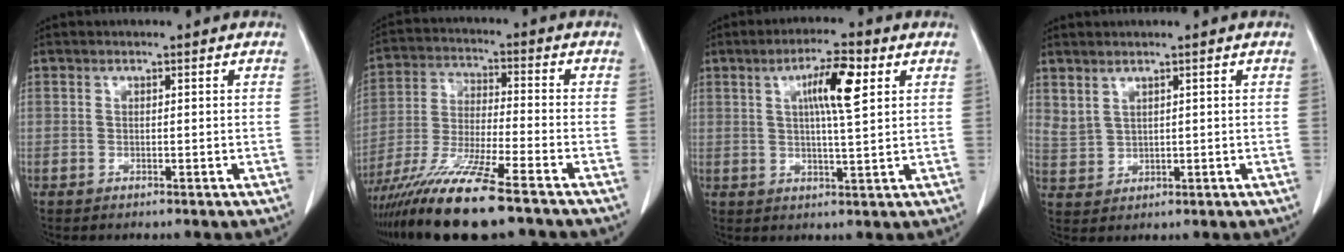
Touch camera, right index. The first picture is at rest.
{"total": 15.3, "force": [-11.3, 0.5, 10.3], "torque": [-0.211, -0.042, -0.204]}
{"total": 7.5, "force": [2.7, 0.7, 7.0], "torque": [-0.123, 0.005, 0.043]}
{"total": 2.8, "force": [2.2, 1.2, 1.3], "torque": [-0.032, -0.003, 0.057]}